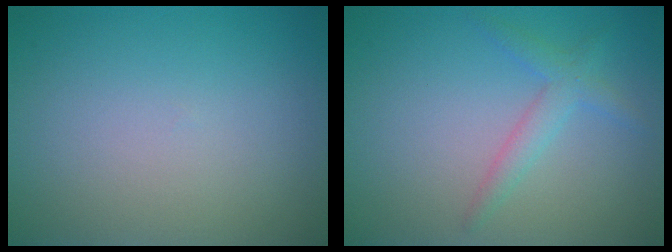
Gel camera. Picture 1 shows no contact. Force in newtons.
{"total": 2.1, "press": 2.1, "slide": 0.0}